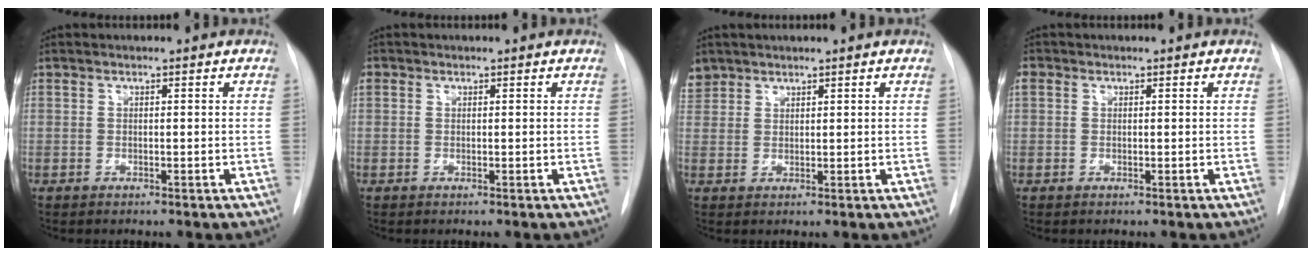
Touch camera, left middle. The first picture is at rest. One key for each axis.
{"total": 1.1, "fx": 0.4, "fy": 1.0, "fz": 0.3, "tx": -0.004, "ty": 0.015, "tz": 0.008}
{"total": 3.6, "fx": 2.8, "fy": 2.2, "fz": 0.1, "tx": 0.000, "ty": 0.012, "tz": 0.058}
{"total": 1.5, "fx": 0.6, "fy": 1.3, "fz": 0.5, "tx": -0.013, "ty": 0.018, "tz": 0.012}